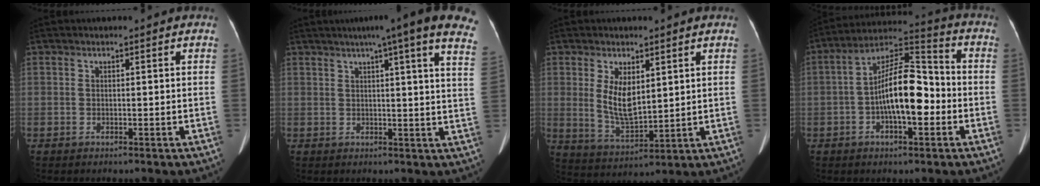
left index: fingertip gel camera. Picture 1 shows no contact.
{"total": 19.0, "force": [14.7, 0.2, 12.1], "torque": [-0.167, -0.005, 0.160]}
{"total": 7.0, "force": [2.0, 2.8, 6.1], "torque": [-0.123, -0.008, 0.050]}
{"total": 12.6, "force": [-2.4, 4.0, 11.6], "torque": [-0.214, 0.028, -0.044]}